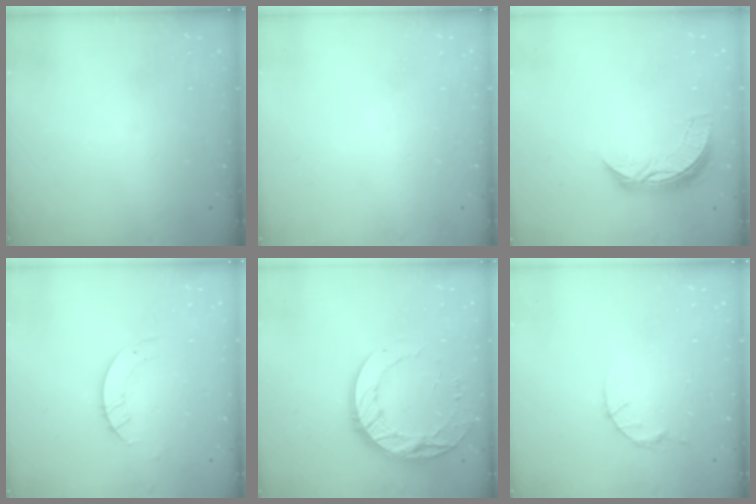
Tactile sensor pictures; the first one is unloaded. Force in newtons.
{"total": 0.0}
{"total": 7.7, "press": 7.7, "slide": 0.0}
{"total": 3.7, "press": 3.7, "slide": 0.2}
{"total": 15.4, "press": 15.3, "slide": 1.3}
{"total": 4.1, "press": 4.1, "slide": 0.5}